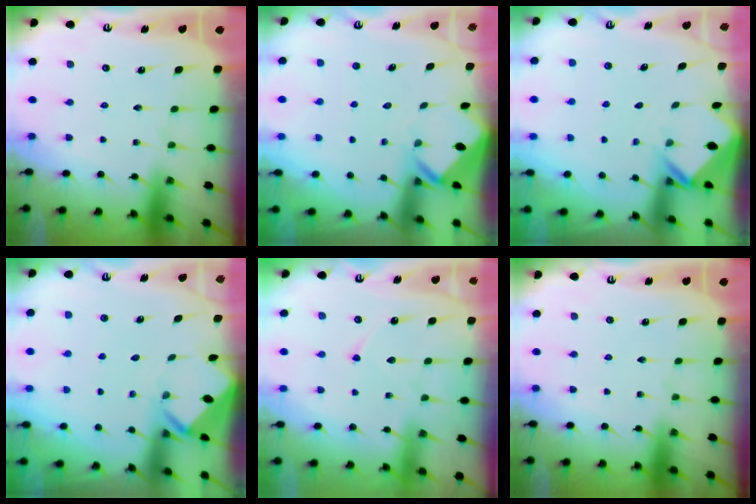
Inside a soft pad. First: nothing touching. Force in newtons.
{"total": 2.6, "press": 2.6, "slide": 0.1}
{"total": 2.6, "press": 2.6, "slide": 0.2}
{"total": 3.1, "press": 3.1, "slide": 0.1}
{"total": 5.8, "press": 5.8, "slide": 0.7}
{"total": 0.0}